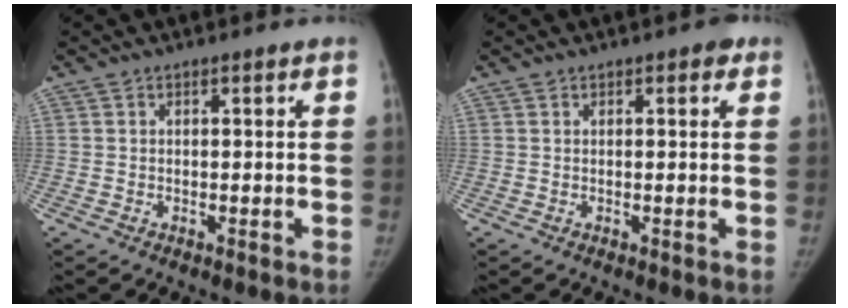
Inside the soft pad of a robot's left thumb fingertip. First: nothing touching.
{"total": 1.5, "force": [0.7, 0.7, 1.1], "torque": [-0.007, 0.001, 0.006]}